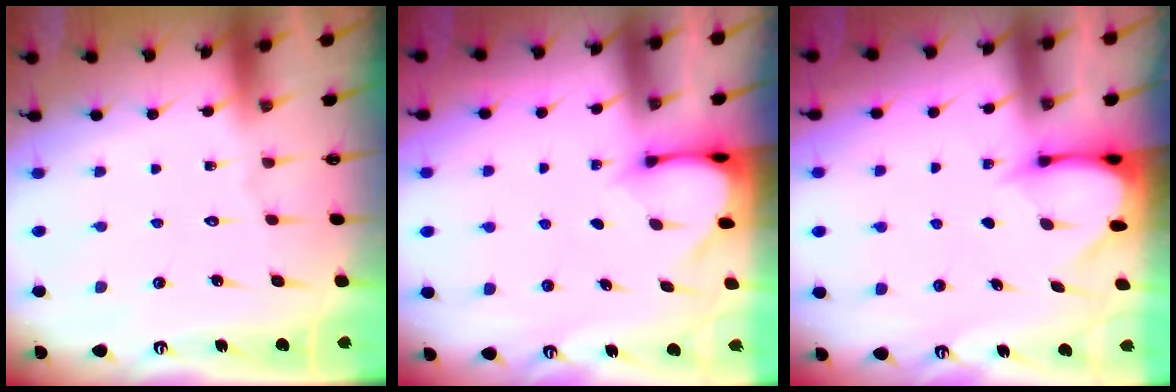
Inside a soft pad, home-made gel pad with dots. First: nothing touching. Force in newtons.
{"total": 3.4, "press": 3.4, "slide": 0.3}
{"total": 3.3, "press": 3.3, "slide": 0.3}